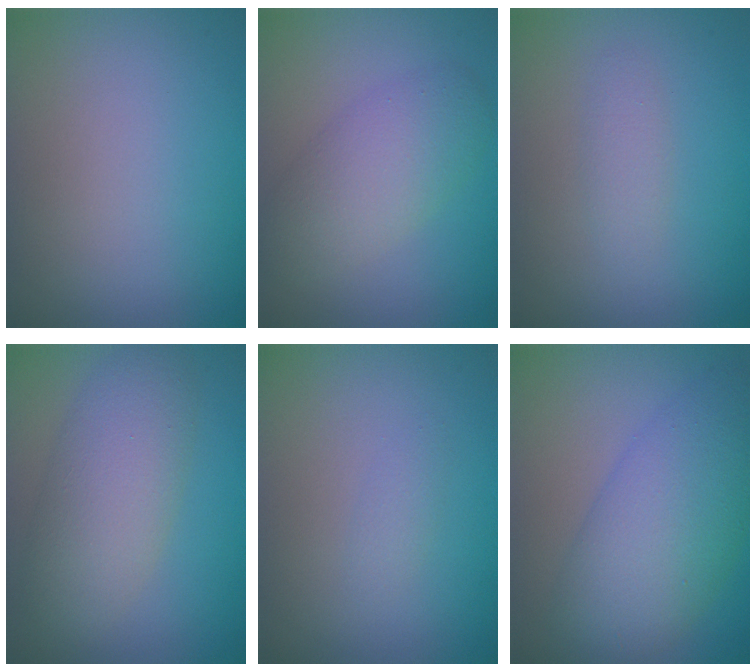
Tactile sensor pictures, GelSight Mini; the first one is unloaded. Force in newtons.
{"total": 4.6, "press": 4.5, "slide": 0.6}
{"total": 1.3, "press": 1.3, "slide": 0.0}
{"total": 5.6, "press": 5.6, "slide": 0.2}
{"total": 0.9, "press": 0.9, "slide": 0.1}
{"total": 7.3, "press": 7.3, "slide": 0.2}